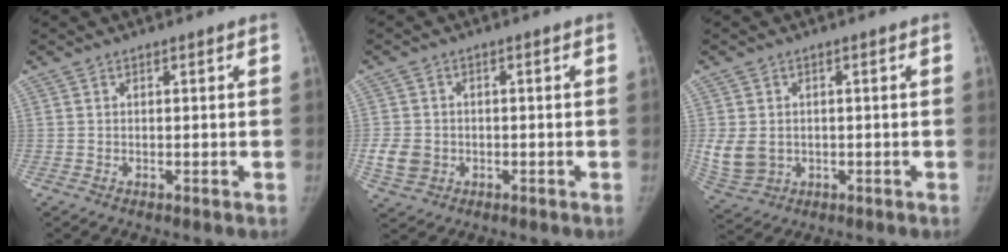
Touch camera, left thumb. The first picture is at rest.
{"total": 5.1, "force": [-1.2, 4.4, 2.3], "torque": [-0.037, 0.004, -0.014]}
{"total": 6.9, "force": [-0.4, 5.6, 3.9], "torque": [-0.073, -0.006, 0.008]}